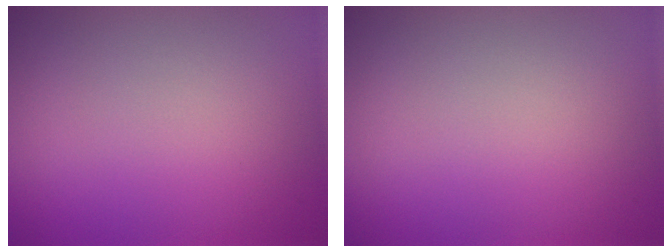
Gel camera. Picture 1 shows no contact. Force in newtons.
{"total": 0.0}